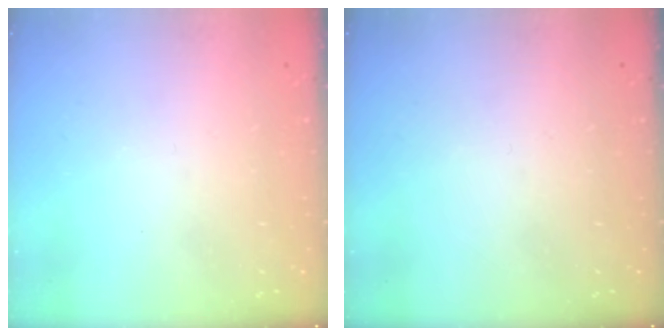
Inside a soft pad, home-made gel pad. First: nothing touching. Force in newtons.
{"total": 0.0}